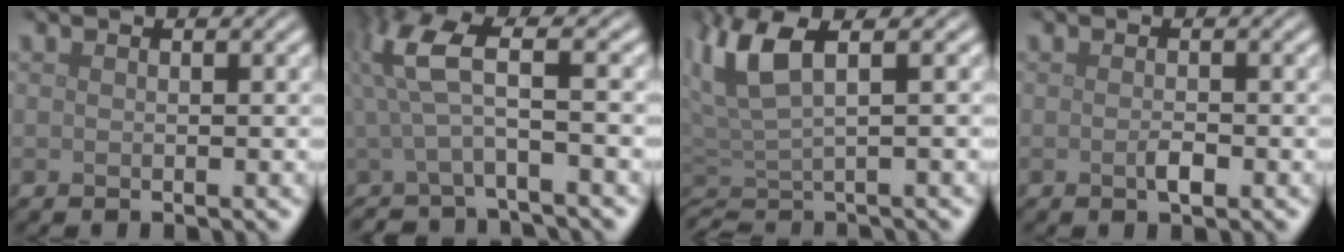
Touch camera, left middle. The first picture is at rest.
{"total": 4.7, "force": [-0.1, 1.1, 4.6], "torque": [-0.099, 0.001, -0.013]}
{"total": 4.8, "force": [1.4, 1.3, 4.4], "torque": [-0.092, 0.001, 0.022]}
{"total": 1.2, "force": [-0.4, 0.3, 1.1], "torque": [-0.021, -0.002, -0.007]}